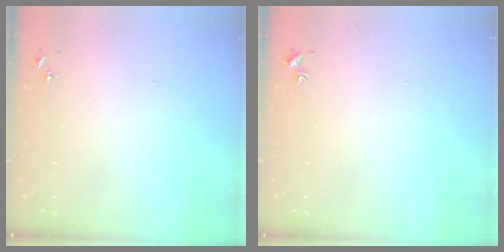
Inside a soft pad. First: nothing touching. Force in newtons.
{"total": 1.8, "press": 1.8, "slide": 0.2}